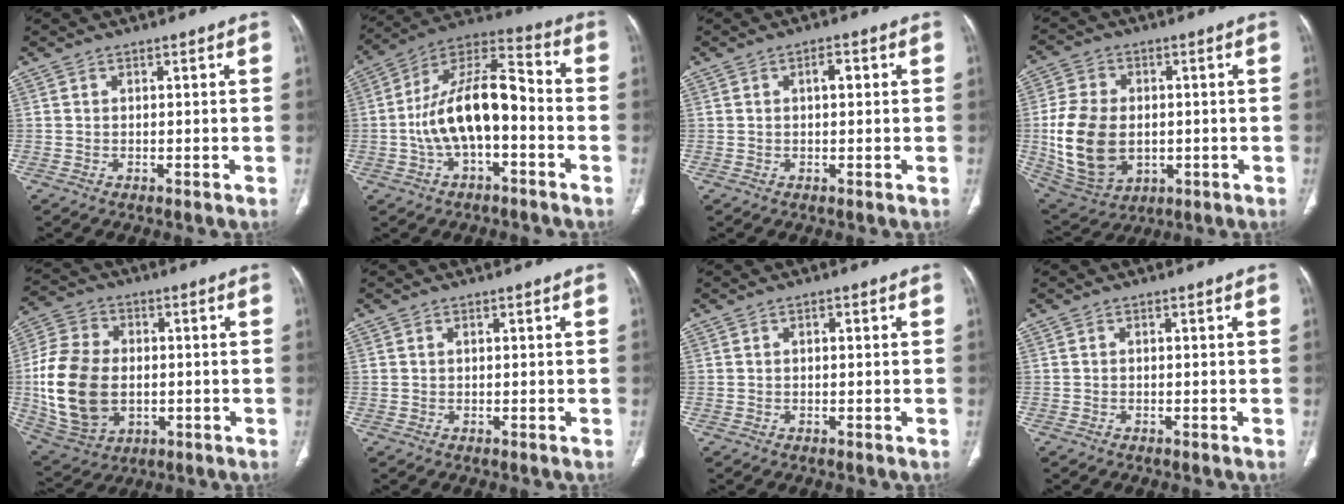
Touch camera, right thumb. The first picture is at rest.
{"total": 16.3, "force": [-3.0, 7.8, 14.1], "torque": [-0.249, 0.053, -0.057]}
{"total": 2.5, "force": [0.6, 1.2, 2.1], "torque": [-0.032, 0.005, 0.007]}
{"total": 16.1, "force": [-1.0, 11.4, 11.3], "torque": [-0.206, -0.003, 0.003]}
{"total": 18.6, "force": [-1.1, 13.1, 13.1], "torque": [-0.248, 0.003, -0.005]}
{"total": 0.5, "force": [0.2, 0.3, 0.3], "torque": [-0.007, 0.002, 0.005]}
{"total": 1.0, "force": [0.2, 0.5, 0.9], "torque": [-0.019, 0.005, 0.003]}
{"total": 0.0}